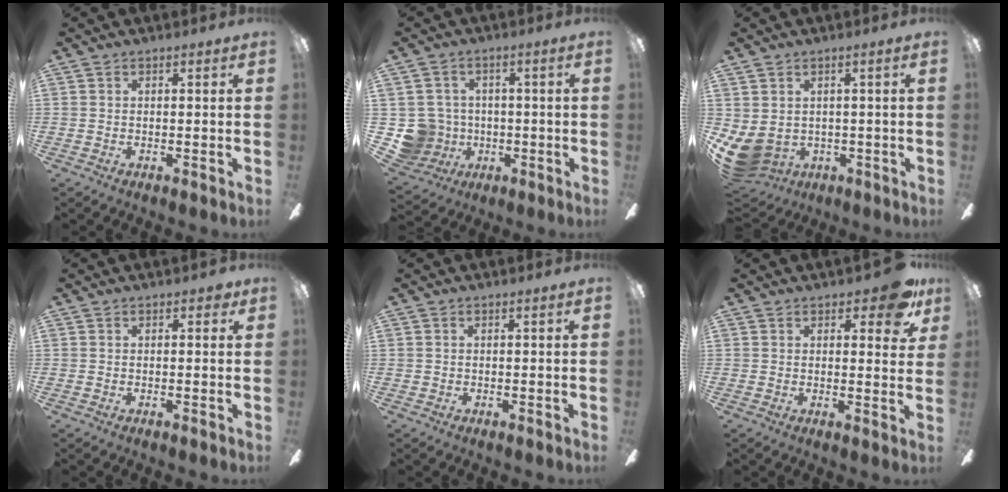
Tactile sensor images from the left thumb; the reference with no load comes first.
{"total": 8.1, "force": [-1.0, 8.0, 1.3], "torque": [-0.066, 0.005, -0.013]}
{"total": 5.9, "force": [-0.6, 4.7, 3.6], "torque": [-0.108, -0.012, -0.011]}
{"total": 1.2, "force": [0.5, 0.7, 0.8], "torque": [-0.009, 0.001, 0.006]}
{"total": 0.0}
{"total": 8.1, "force": [4.9, 3.4, 5.5], "torque": [-0.056, -0.021, 0.081]}